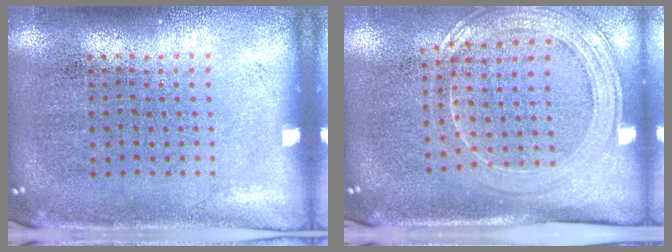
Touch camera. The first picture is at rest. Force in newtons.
{"total": 1.9, "press": 1.7, "slide": 1.0}